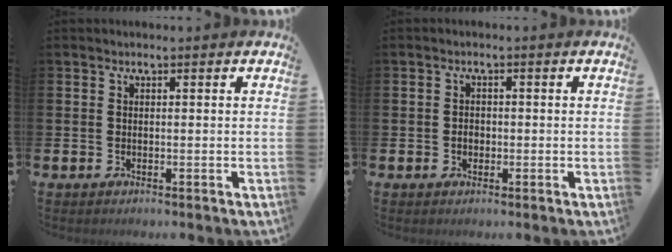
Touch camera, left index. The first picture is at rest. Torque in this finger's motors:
{"motor_torque": [-0.01, 0.03, 0.00, 0.00]}